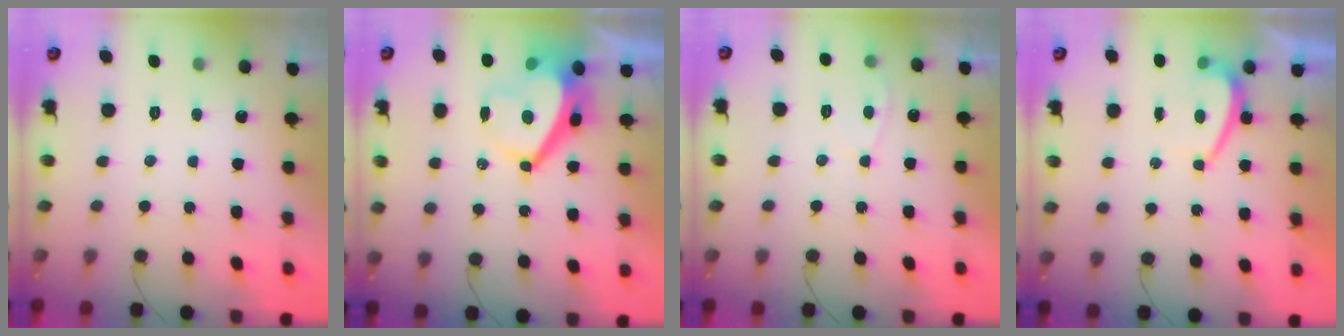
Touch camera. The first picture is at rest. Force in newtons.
{"total": 7.5, "press": 7.5, "slide": 0.8}
{"total": 2.1, "press": 2.0, "slide": 0.6}
{"total": 1.2, "press": 1.1, "slide": 0.5}